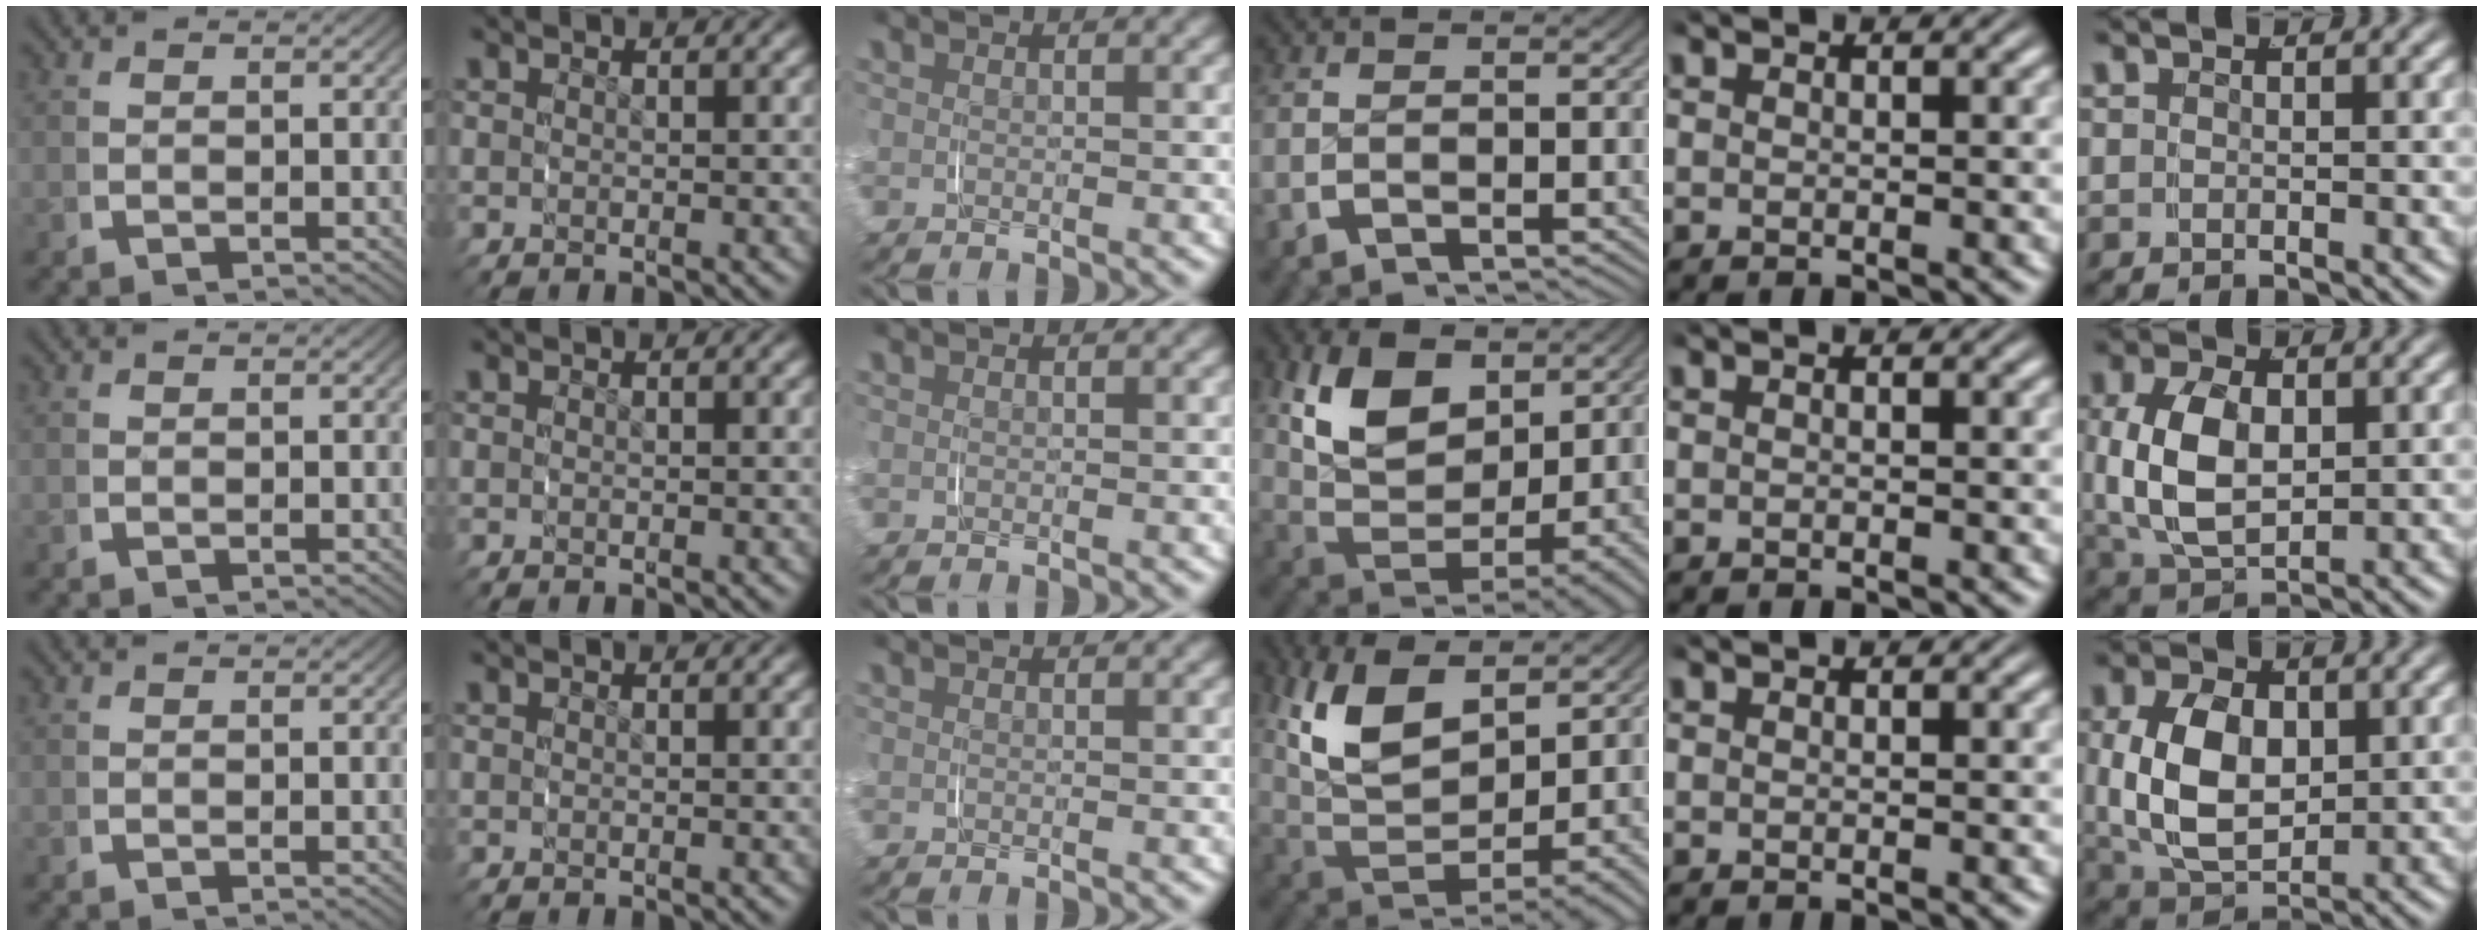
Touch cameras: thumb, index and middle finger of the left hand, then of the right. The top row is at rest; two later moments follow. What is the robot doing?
{"motion": "grasp_and_lifting", "object": "shorts"}